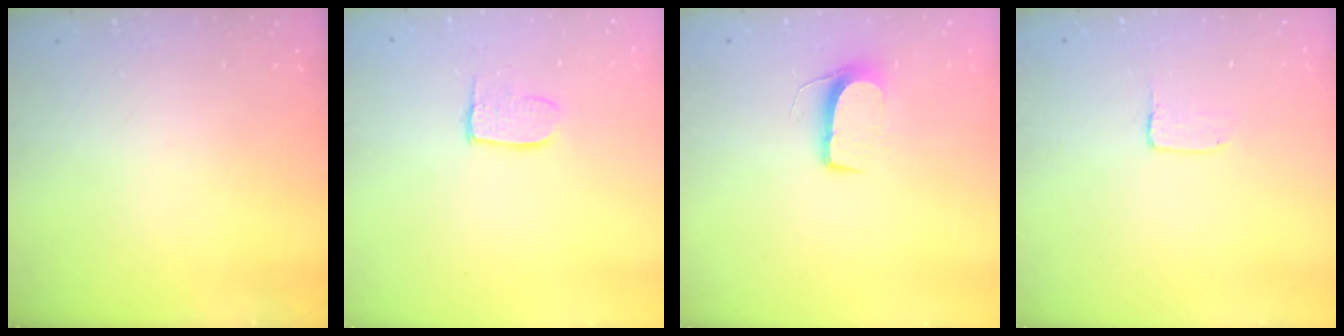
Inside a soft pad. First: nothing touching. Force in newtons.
{"total": 7.0, "press": 7.0, "slide": 0.3}
{"total": 7.8, "press": 7.8, "slide": 0.5}
{"total": 2.0, "press": 2.0, "slide": 0.0}